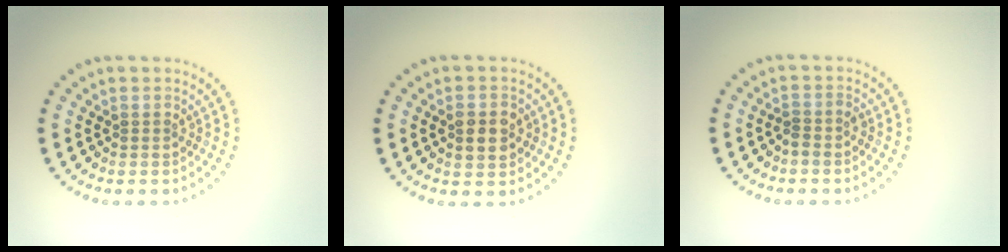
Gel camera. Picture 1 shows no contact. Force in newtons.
{"total": 2.9, "press": 2.9, "slide": 0.1}
{"total": 1.2, "press": 0.9, "slide": 0.8}